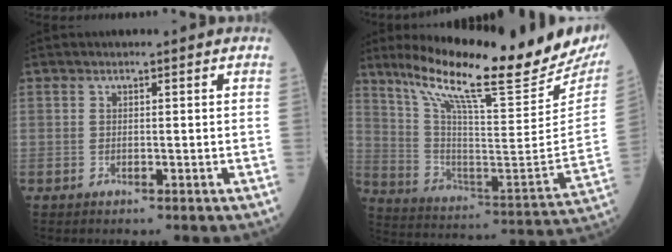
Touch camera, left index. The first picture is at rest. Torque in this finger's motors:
{"motor_torque": [1.05, -1.09, 0.39, 0.16]}